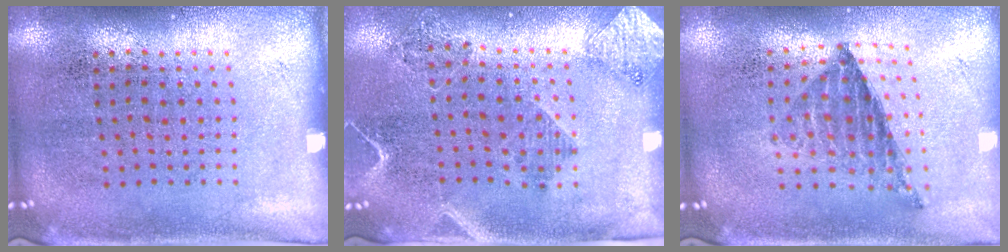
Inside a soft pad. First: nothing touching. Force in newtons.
{"total": 1.9, "press": 1.7, "slide": 0.9}
{"total": 0.8, "press": 0.8, "slide": 0.1}